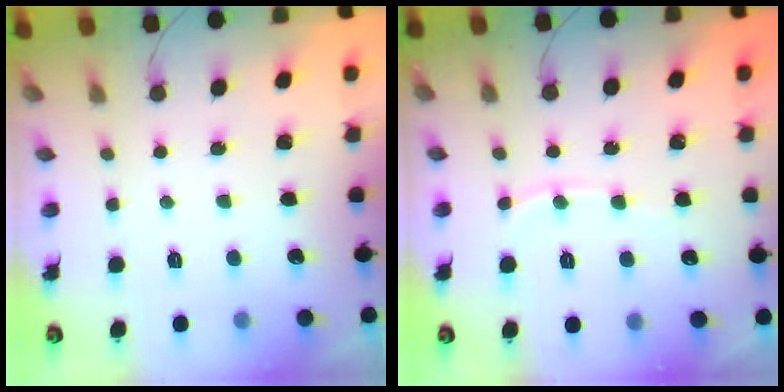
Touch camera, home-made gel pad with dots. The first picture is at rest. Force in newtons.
{"total": 4.6, "press": 4.6, "slide": 0.1}